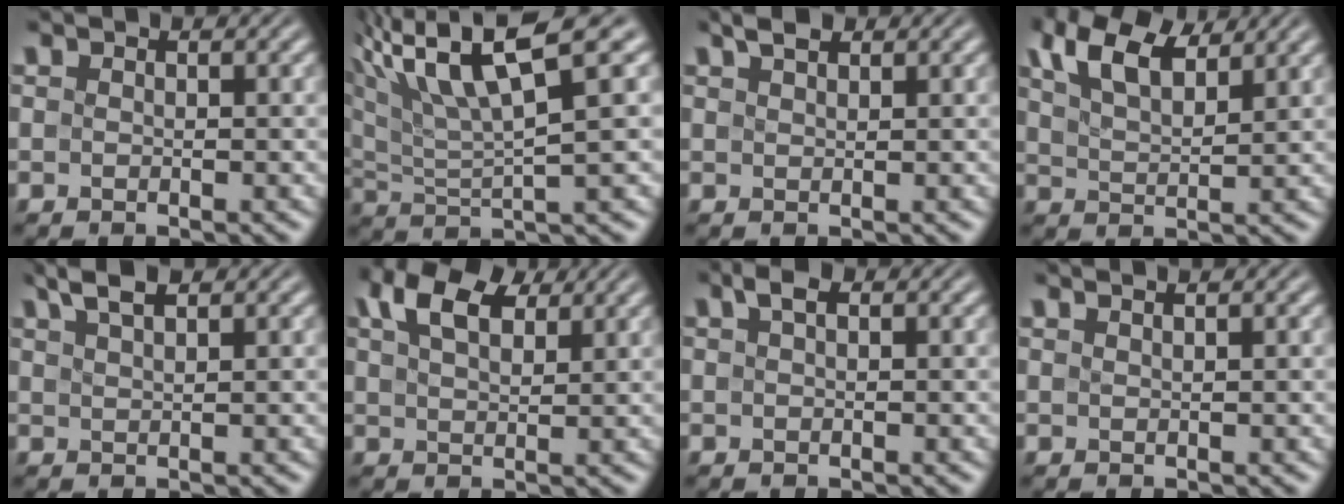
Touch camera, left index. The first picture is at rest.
{"total": 8.3, "force": [5.0, 1.5, 6.5], "torque": [-0.115, 0.018, 0.089]}
{"total": 1.8, "force": [1.4, 0.6, 1.0], "torque": [-0.017, 0.005, 0.026]}
{"total": 6.5, "force": [4.5, 2.5, 3.9], "torque": [-0.081, 0.016, 0.086]}
{"total": 2.9, "force": [2.1, 0.7, 1.9], "torque": [-0.030, 0.010, 0.040]}
{"total": 5.9, "force": [3.5, 2.9, 3.7], "torque": [-0.073, 0.016, 0.061]}
{"total": 1.3, "force": [0.6, 0.5, 1.0], "torque": [-0.019, 0.006, 0.011]}
{"total": 1.4, "force": [1.0, 0.4, 0.8], "torque": [-0.002, -0.004, 0.004]}